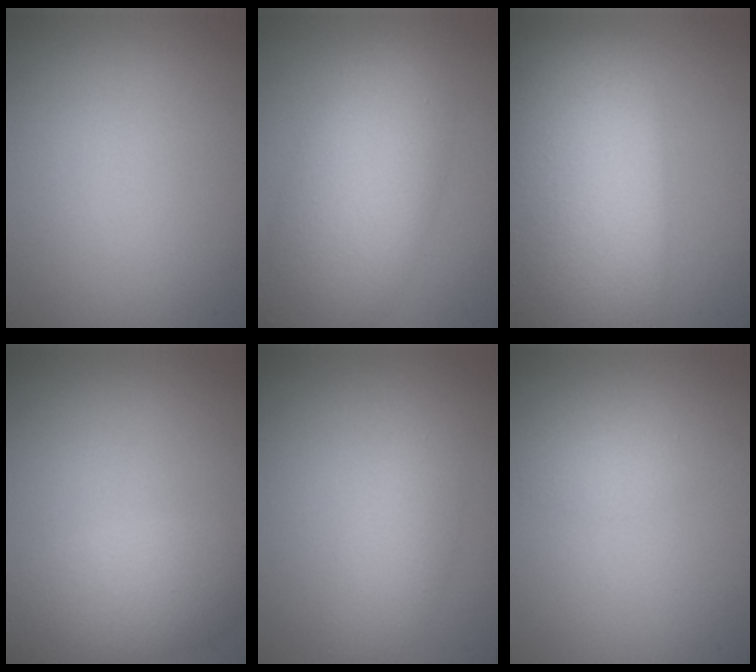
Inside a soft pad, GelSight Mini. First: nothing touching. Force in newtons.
{"total": 7.8, "press": 7.8, "slide": 0.4}
{"total": 14.6, "press": 14.6, "slide": 0.8}
{"total": 4.3, "press": 4.3, "slide": 0.3}
{"total": 2.7, "press": 2.7, "slide": 0.1}
{"total": 1.3, "press": 1.3, "slide": 0.0}